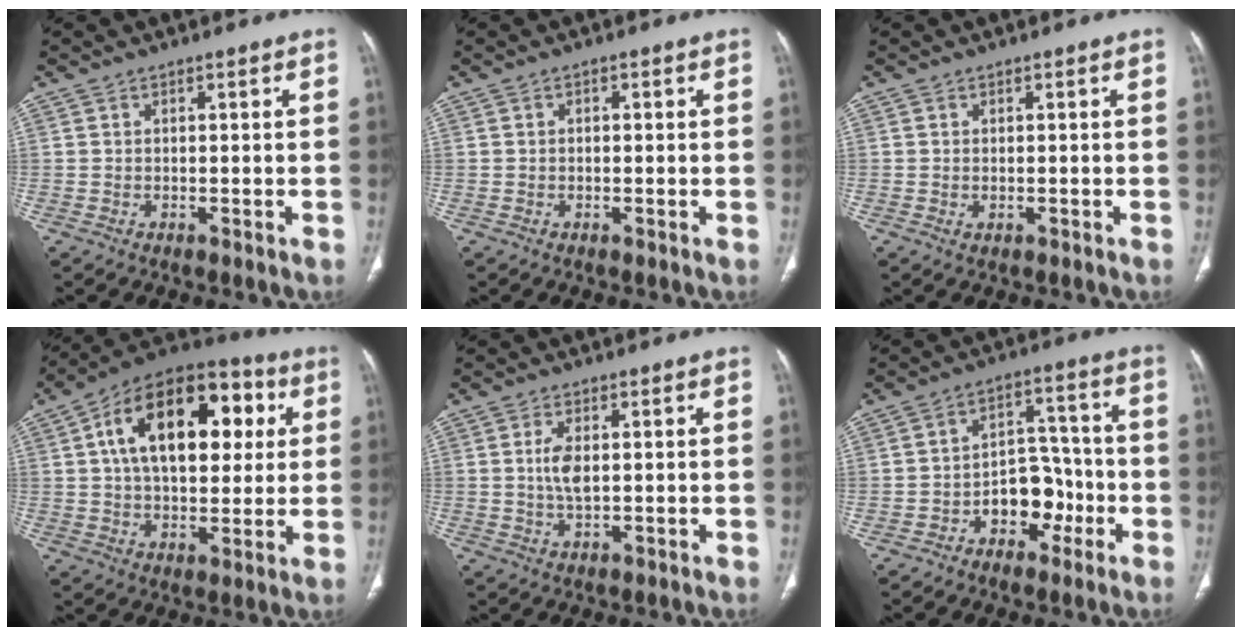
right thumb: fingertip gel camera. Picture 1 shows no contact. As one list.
[{"total": 0.8, "force": [0.1, 0.5, 0.6], "torque": [-0.008, 0.002, 0.001]}, {"total": 1.0, "force": [-0.2, 0.6, 0.7], "torque": [-0.016, 0.002, 0.001]}, {"total": 24.1, "force": [5.8, 13.9, 18.8], "torque": [-0.270, 0.021, 0.083]}, {"total": 4.5, "force": [0.5, 2.1, 3.9], "torque": [-0.083, -0.002, 0.013]}, {"total": 9.6, "force": [-3.7, 6.7, 5.8], "torque": [-0.044, 0.054, -0.058]}]